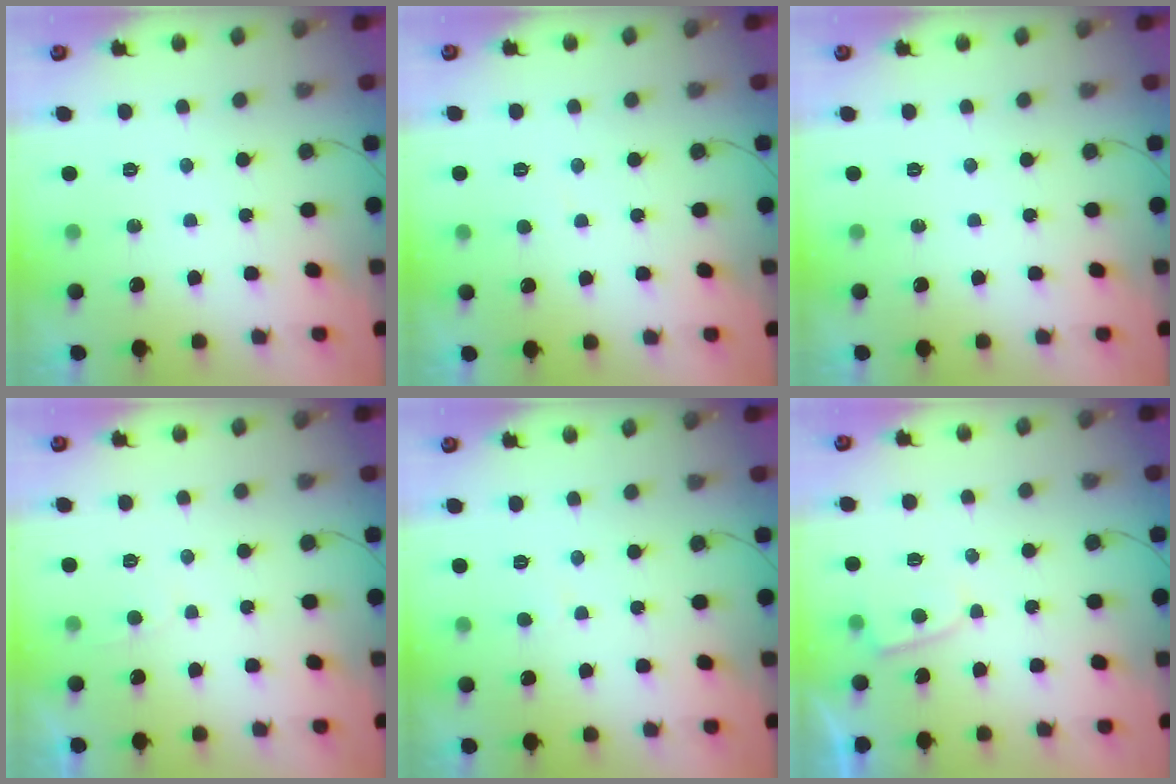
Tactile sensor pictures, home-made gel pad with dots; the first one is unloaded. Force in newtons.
{"total": 2.4, "press": 2.4, "slide": 0.2}
{"total": 0.0}
{"total": 2.2, "press": 2.2, "slide": 0.2}
{"total": 2.2, "press": 2.2, "slide": 0.3}
{"total": 2.8, "press": 2.8, "slide": 0.3}